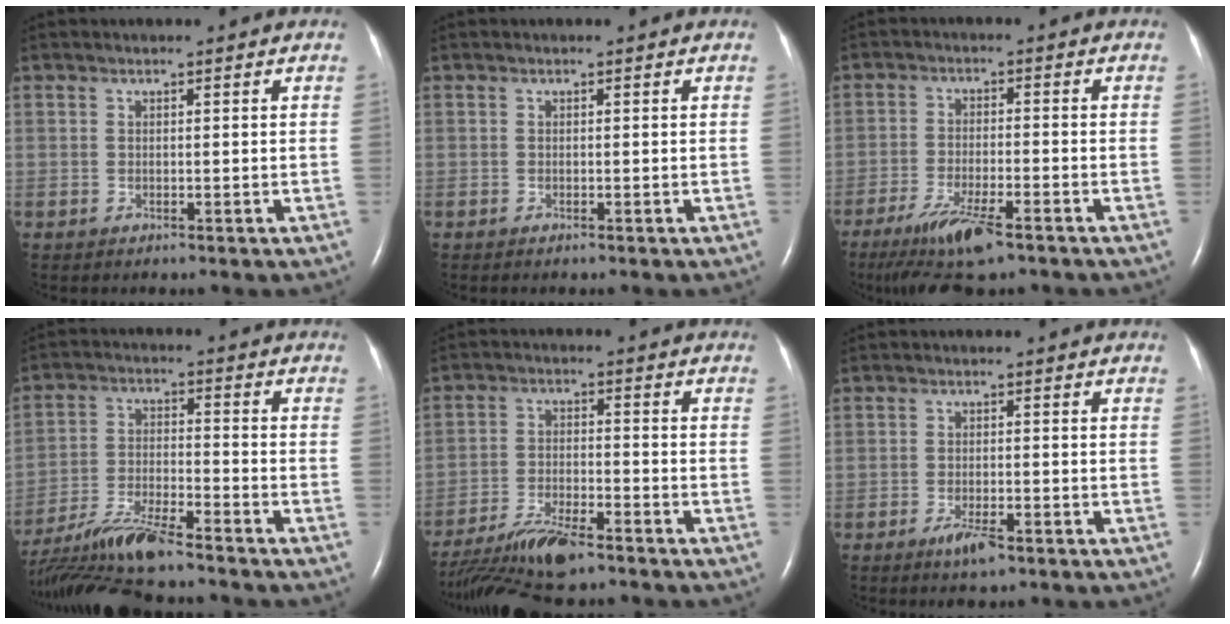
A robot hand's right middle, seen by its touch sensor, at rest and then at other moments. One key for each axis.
{"total": 0.0}
{"total": 9.1, "fx": -6.2, "fy": 1.3, "fz": 6.5, "tx": -0.125, "ty": -0.023, "tz": -0.105}
{"total": 13.0, "fx": -11.6, "fy": 0.2, "fz": 6.0, "tx": -0.116, "ty": -0.014, "tz": -0.208}
{"total": 12.0, "fx": -10.0, "fy": 1.7, "fz": 6.3, "tx": -0.121, "ty": -0.020, "tz": -0.174}
{"total": 3.6, "fx": -2.3, "fy": 0.7, "fz": 2.6, "tx": -0.054, "ty": -0.004, "tz": -0.040}